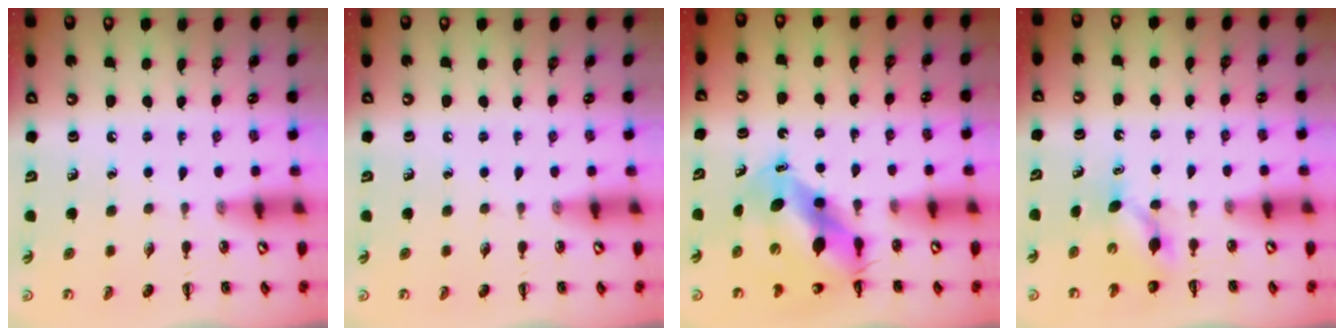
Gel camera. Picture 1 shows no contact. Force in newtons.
{"total": 0.0}
{"total": 10.3, "press": 9.9, "slide": 2.9}
{"total": 4.0, "press": 3.9, "slide": 1.1}